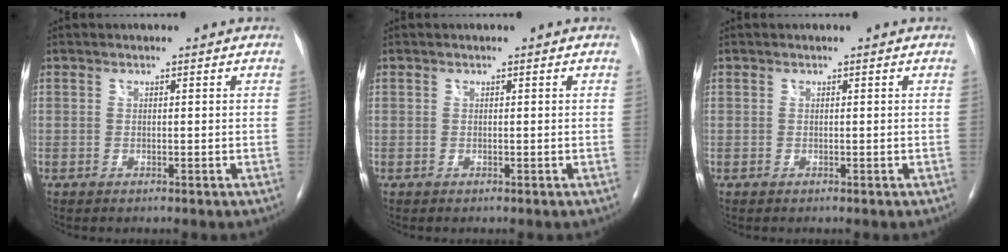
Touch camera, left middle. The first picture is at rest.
{"total": 0.0}
{"total": 0.0}